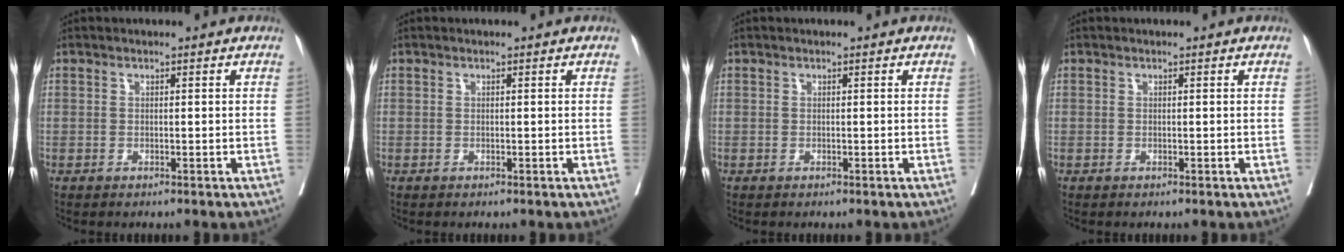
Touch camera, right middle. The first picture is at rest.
{"total": 0.0}
{"total": 0.0}
{"total": 0.0}